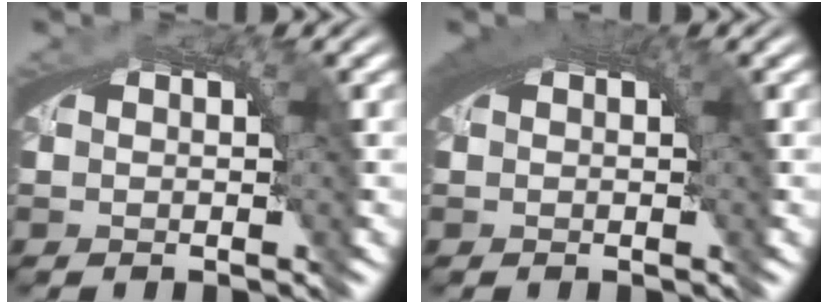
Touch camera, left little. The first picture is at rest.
{"total": 2.2, "force": [0.8, 0.6, 2.0], "torque": [-0.026, 0.007, 0.013]}